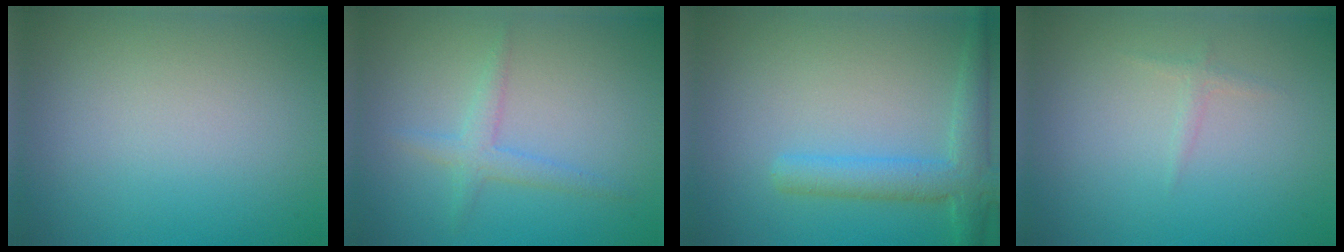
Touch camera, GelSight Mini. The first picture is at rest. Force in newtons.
{"total": 2.0, "press": 2.0, "slide": 0.0}
{"total": 3.8, "press": 3.8, "slide": 0.2}
{"total": 0.7, "press": 0.7, "slide": 0.0}